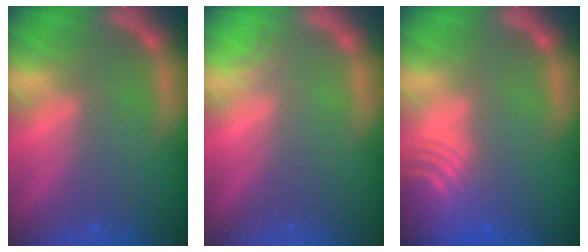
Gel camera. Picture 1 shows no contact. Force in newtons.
{"total": 0.9}
{"total": 9.6}